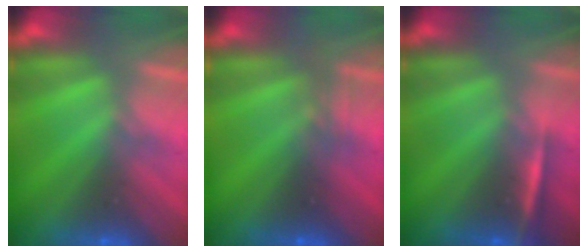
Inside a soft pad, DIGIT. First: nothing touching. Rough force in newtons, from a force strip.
{"total": 2.3}
{"total": 2.3}